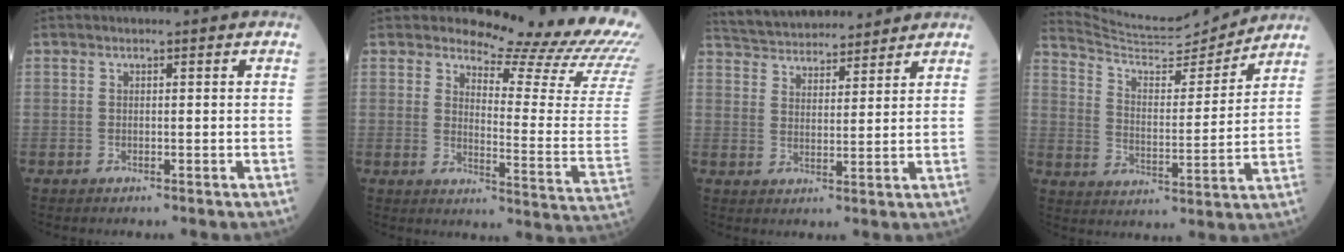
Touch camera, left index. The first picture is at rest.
{"total": 17.0, "force": [16.6, 0.6, 3.8], "torque": [-0.047, -0.152, 0.172]}
{"total": 13.3, "force": [12.5, 2.6, 3.5], "torque": [-0.063, 0.029, 0.199]}
{"total": 13.5, "force": [13.4, -0.1, 1.8], "torque": [-0.045, -0.009, 0.214]}